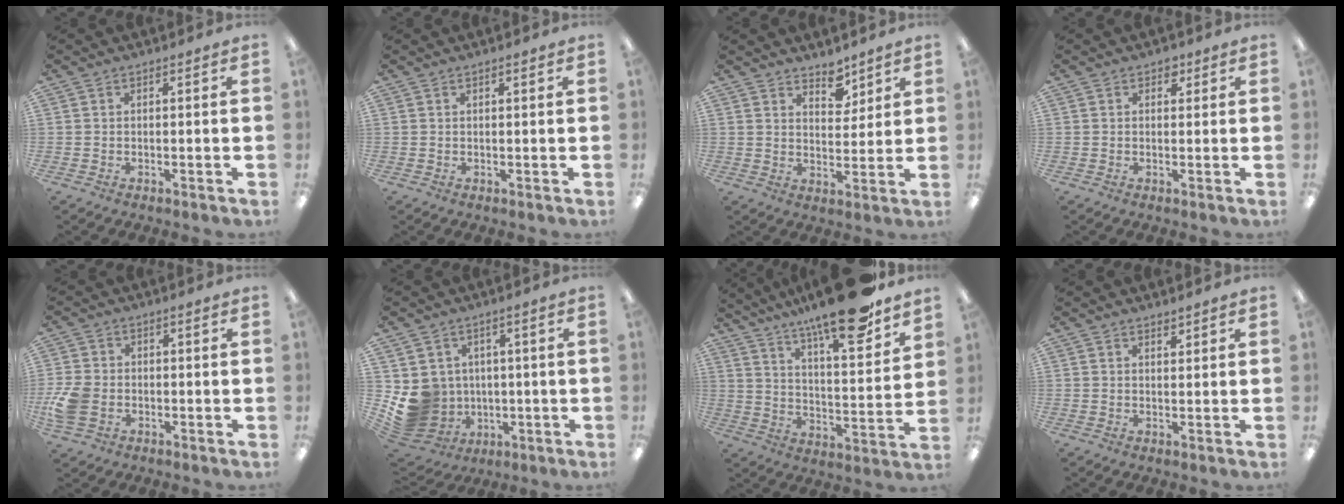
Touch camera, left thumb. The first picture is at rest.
{"total": 0.6, "force": [0.5, 0.0, 0.4], "torque": [-0.008, 0.001, 0.008]}
{"total": 5.8, "force": [5.0, 2.7, 1.5], "torque": [-0.004, -0.036, 0.086]}
{"total": 2.1, "force": [1.1, 1.5, 0.9], "torque": [-0.002, -0.002, 0.016]}
{"total": 7.2, "force": [-1.9, 5.4, 4.4], "torque": [-0.095, 0.012, -0.031]}
{"total": 9.5, "force": [-0.3, 9.2, 2.2], "torque": [-0.071, -0.003, 0.008]}
{"total": 19.4, "force": [15.6, 4.4, 10.6], "torque": [-0.175, -0.103, 0.259]}
{"total": 1.4, "force": [1.3, 0.4, 0.2], "torque": [0.003, -0.005, 0.023]}